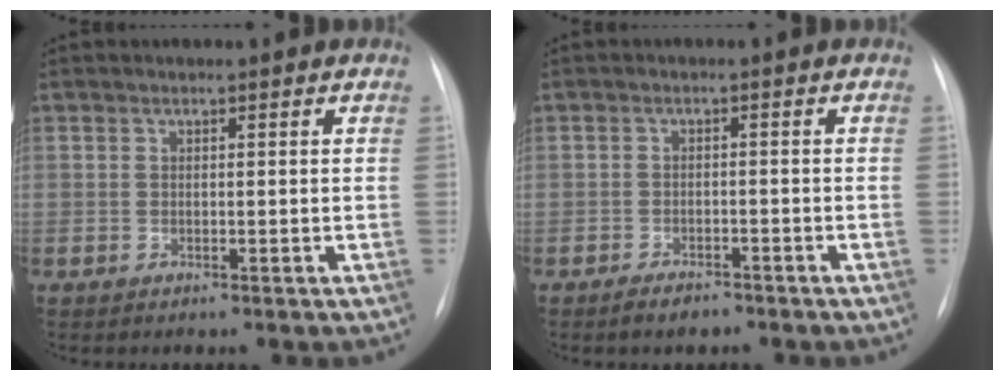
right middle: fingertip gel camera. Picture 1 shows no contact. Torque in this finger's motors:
{"motor_torque": [0.18, -0.17, 0.09, 0.03]}